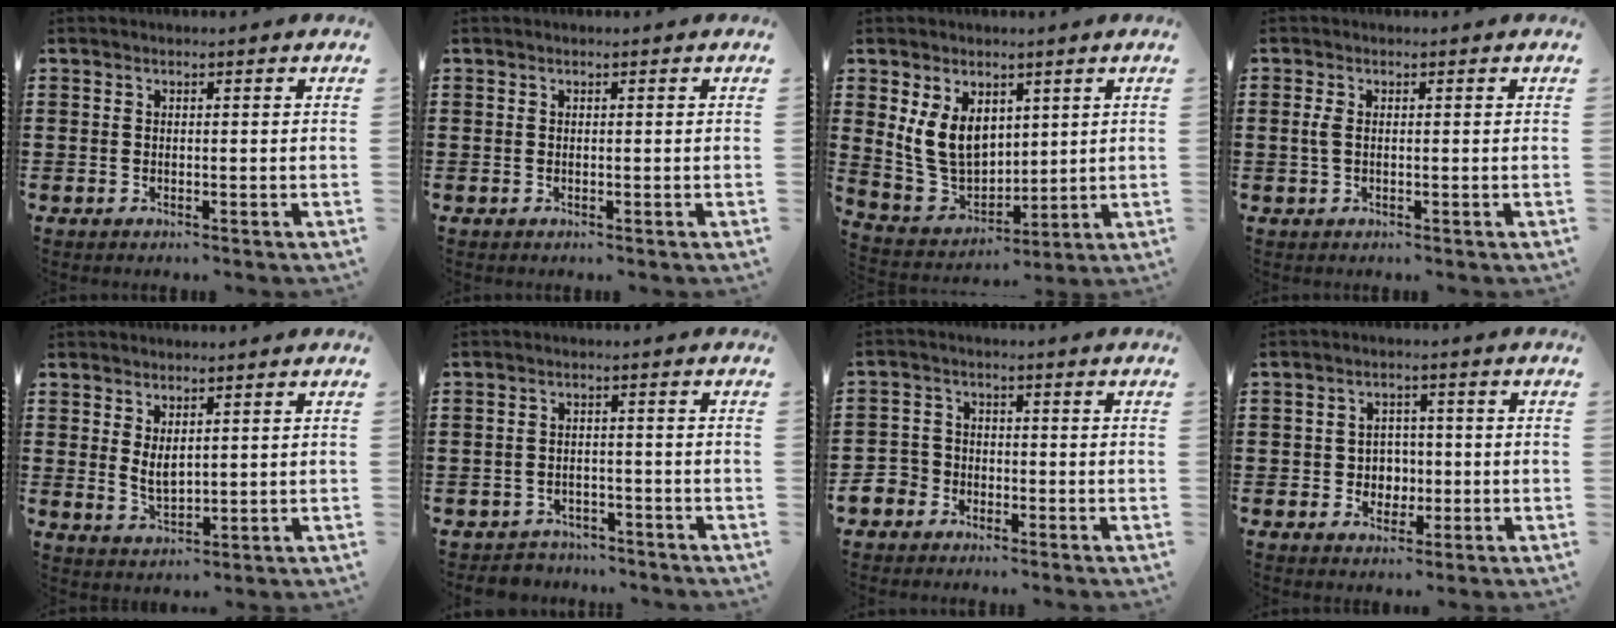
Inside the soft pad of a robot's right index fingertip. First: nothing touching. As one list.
[{"total": 0.0}, {"total": 8.8, "force": [2.8, 6.4, 5.3], "torque": [-0.148, 0.004, 0.052]}, {"total": 1.9, "force": [0.1, 0.8, 1.7], "torque": [-0.049, -0.003, -0.005]}, {"total": 2.9, "force": [1.4, 1.4, 2.2], "torque": [-0.036, 0.000, 0.024]}, {"total": 2.5, "force": [-2.4, 0.7, -0.3], "torque": [-0.002, 0.003, -0.054]}, {"total": 3.8, "force": [-2.5, 2.9, 0.6], "torque": [-0.051, -0.006, -0.063]}, {"total": 3.4, "force": [-0.4, 3.3, 0.9], "torque": [-0.030, 0.008, -0.012]}]